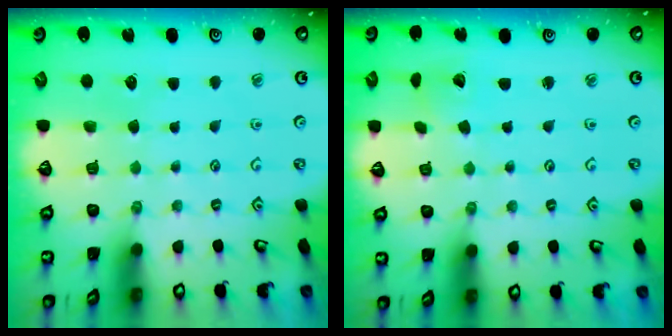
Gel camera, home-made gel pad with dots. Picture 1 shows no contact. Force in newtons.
{"total": 2.2, "press": 2.2, "slide": 0.1}